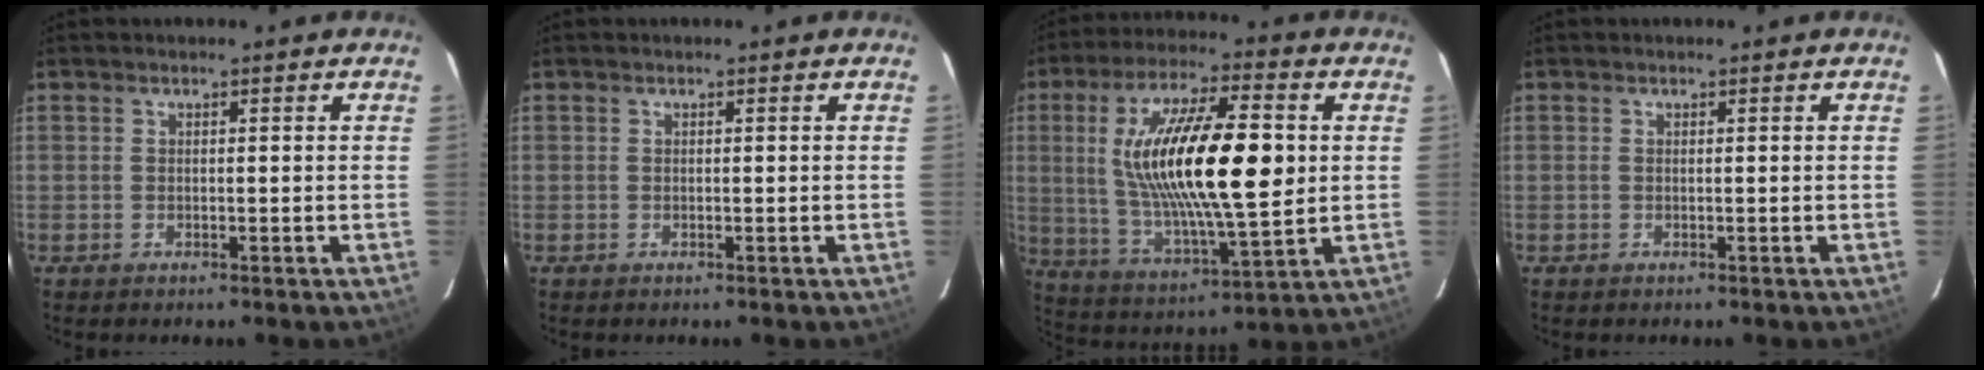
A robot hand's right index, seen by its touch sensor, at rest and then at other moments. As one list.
[{"total": 0.0}, {"total": 22.6, "force": [3.1, 6.2, 21.5], "torque": [-0.398, 0.003, 0.063]}, {"total": 0.0}]